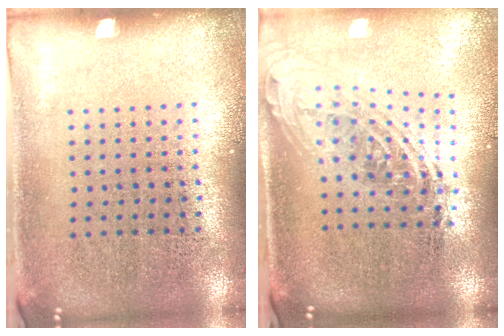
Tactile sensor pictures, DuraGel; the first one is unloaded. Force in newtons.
{"total": 2.0, "press": 1.6, "slide": 1.3}